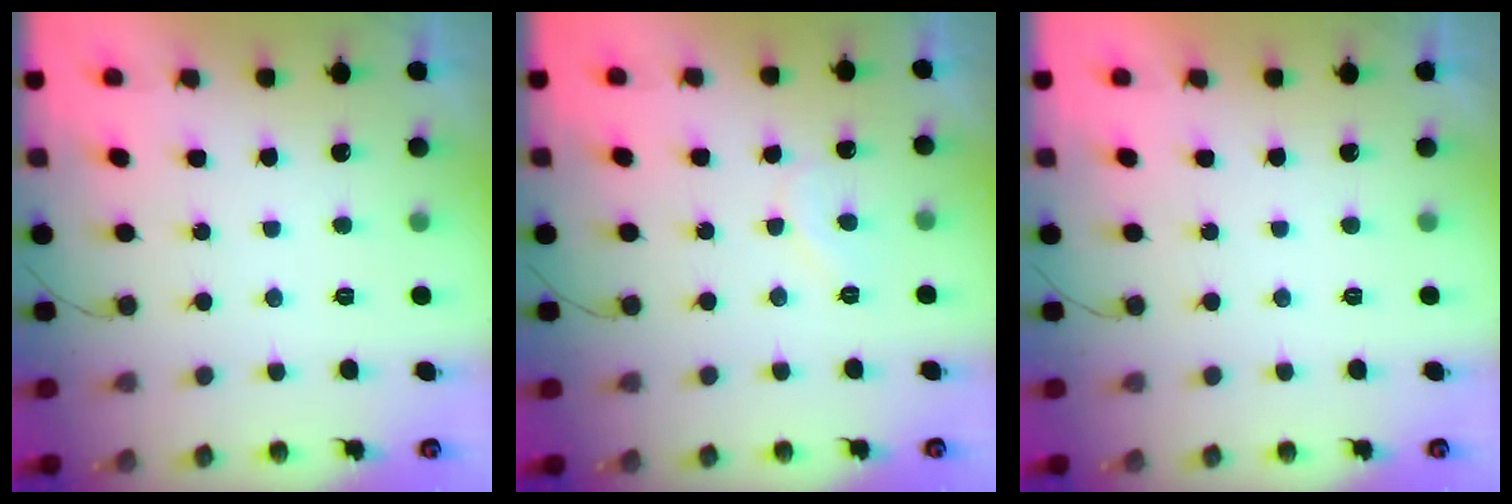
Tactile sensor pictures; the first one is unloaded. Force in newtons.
{"total": 6.3, "press": 6.3, "slide": 0.6}
{"total": 1.8, "press": 1.8, "slide": 0.0}